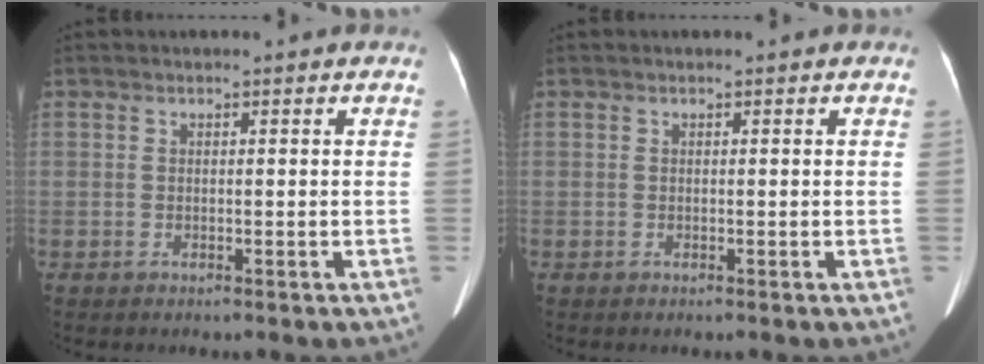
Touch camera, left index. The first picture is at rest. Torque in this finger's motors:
{"motor_torque": [0.03, 0.04, 0.00, 0.00]}